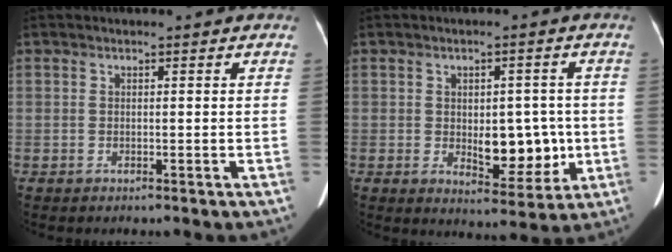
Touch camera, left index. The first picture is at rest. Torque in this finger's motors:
{"motor_torque": [0.14, -0.08, 0.12, 0.03]}